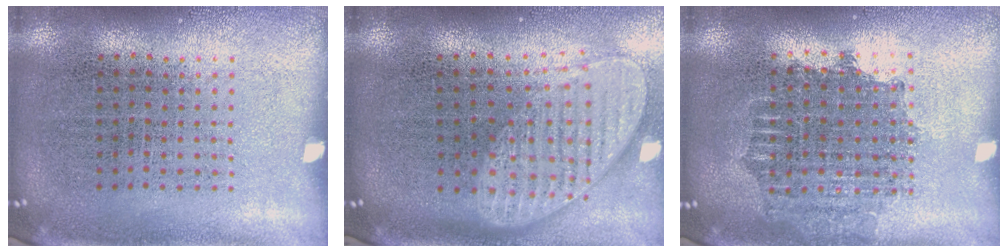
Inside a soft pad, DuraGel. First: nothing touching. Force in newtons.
{"total": 2.0, "press": 1.6, "slide": 1.2}
{"total": 1.6, "press": 1.3, "slide": 0.9}